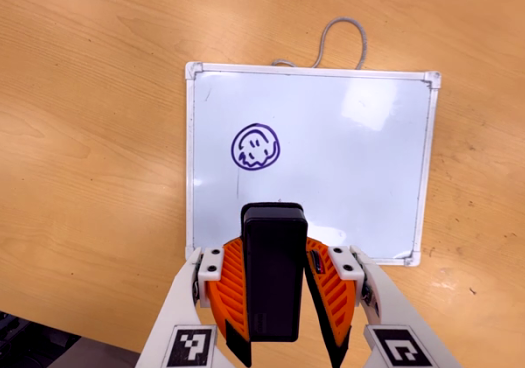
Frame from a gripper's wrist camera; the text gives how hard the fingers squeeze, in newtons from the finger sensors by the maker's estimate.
{"total": 5.8, "left": 4.9, "right": 6.6}